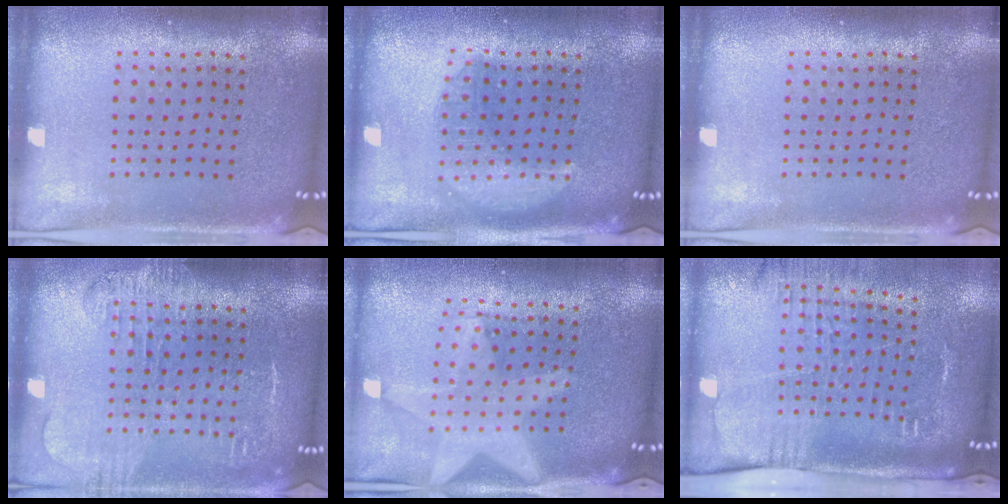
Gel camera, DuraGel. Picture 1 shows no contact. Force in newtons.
{"total": 2.8, "press": 2.8, "slide": 0.3}
{"total": 0.0}
{"total": 1.7, "press": 1.5, "slide": 0.8}
{"total": 2.2, "press": 1.8, "slide": 1.3}
{"total": 2.8, "press": 2.1, "slide": 1.7}